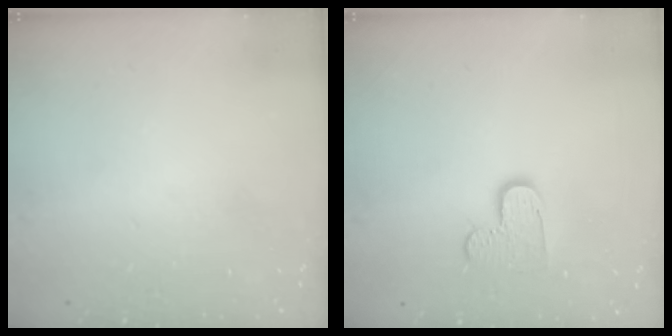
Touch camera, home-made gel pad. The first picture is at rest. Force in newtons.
{"total": 6.8, "press": 6.8, "slide": 0.2}